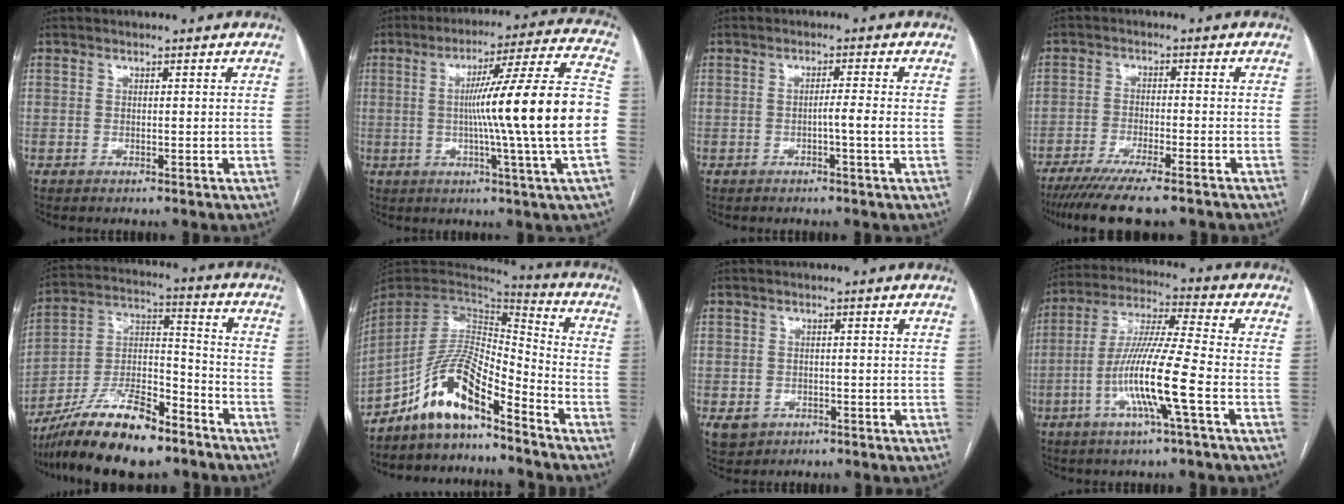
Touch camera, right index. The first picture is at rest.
{"total": 20.0, "force": [-1.5, -2.4, 19.8], "torque": [-0.262, 0.006, -0.038]}
{"total": 2.5, "force": [-0.7, -0.6, 2.3], "torque": [-0.033, 0.001, -0.012]}
{"total": 11.9, "force": [-9.5, 1.2, 7.1], "torque": [-0.108, -0.026, -0.147]}
{"total": 17.3, "force": [-13.1, 4.3, 10.5], "torque": [-0.206, 0.007, -0.231]}
{"total": 11.6, "force": [-8.8, 2.5, 7.1], "torque": [-0.138, 0.026, -0.160]}
{"total": 4.4, "force": [-1.9, 3.8, 1.1], "torque": [-0.018, 0.001, -0.021]}
{"total": 13.1, "force": [-4.2, -0.4, 12.4], "torque": [-0.244, -0.006, -0.085]}